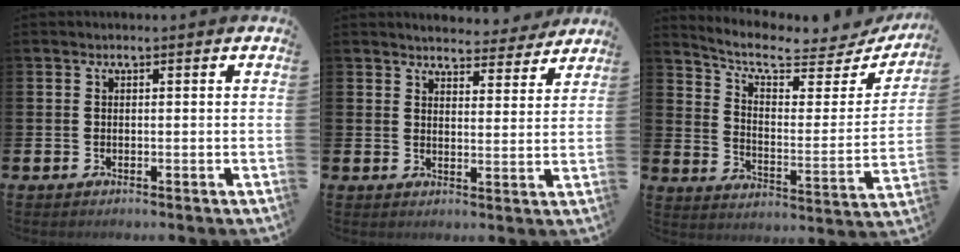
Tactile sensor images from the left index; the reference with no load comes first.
{"total": 4.7, "force": [4.6, 0.8, 0.0], "torque": [-0.002, -0.036, 0.079]}
{"total": 7.9, "force": [6.8, 2.1, 3.3], "torque": [-0.086, -0.056, 0.109]}